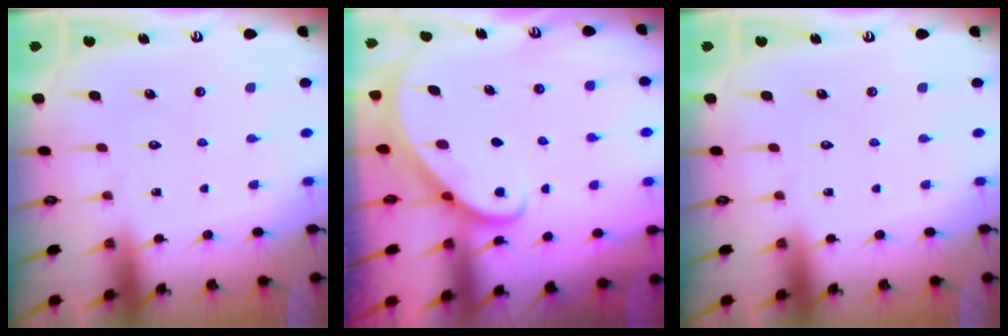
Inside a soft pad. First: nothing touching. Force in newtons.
{"total": 2.7, "press": 2.6, "slide": 0.2}
{"total": 0.0}